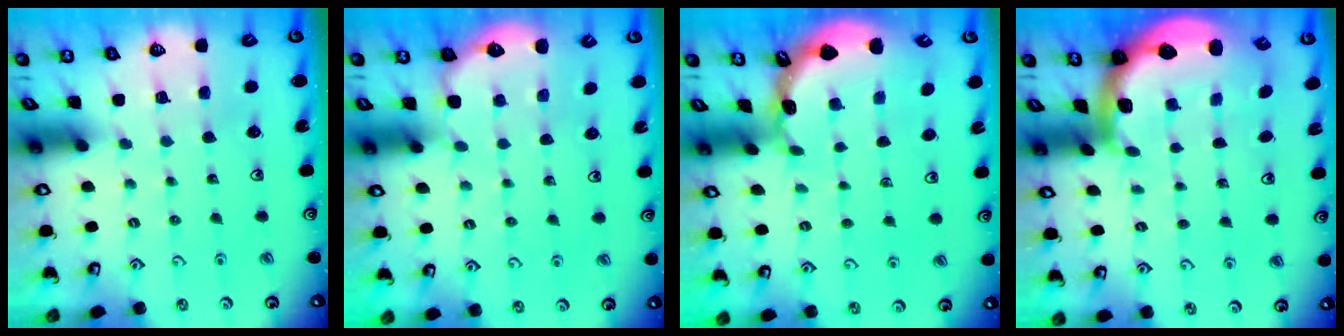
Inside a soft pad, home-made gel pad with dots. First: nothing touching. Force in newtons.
{"total": 3.0, "press": 2.6, "slide": 1.5}
{"total": 1.8, "press": 1.8, "slide": 0.2}
{"total": 2.8, "press": 2.5, "slide": 1.4}